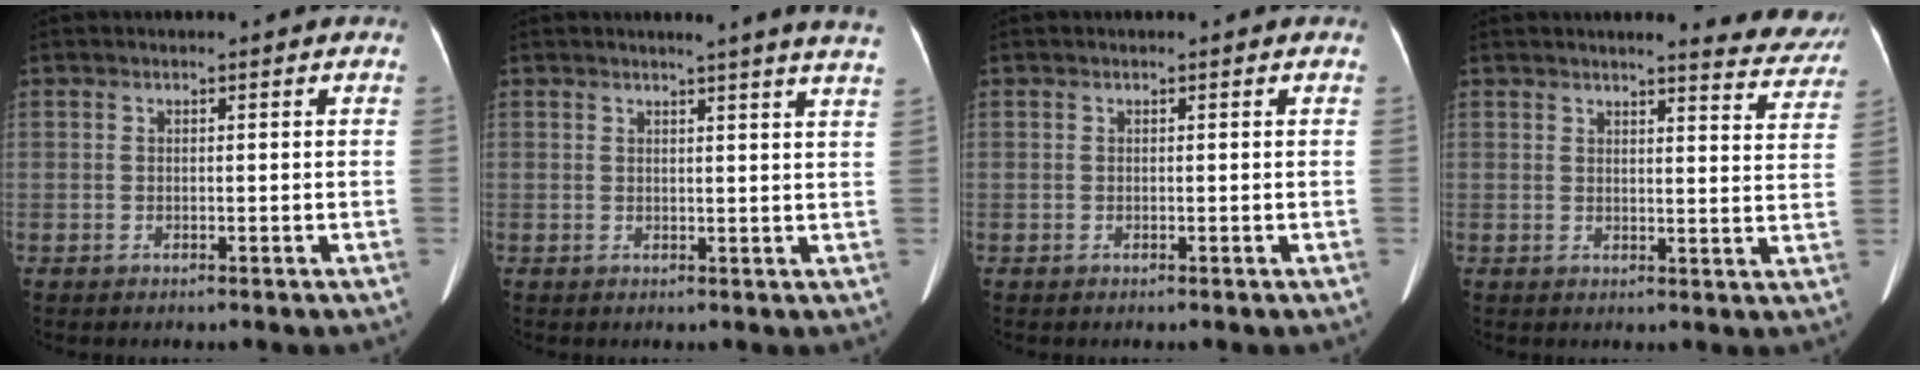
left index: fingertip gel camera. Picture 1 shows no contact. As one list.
[{"total": 8.6, "force": [7.6, -1.1, 3.9], "torque": [-0.042, -0.026, 0.064]}, {"total": 0.0}, {"total": 8.2, "force": [7.8, 0.8, 2.4], "torque": [-0.016, -0.027, 0.067]}]